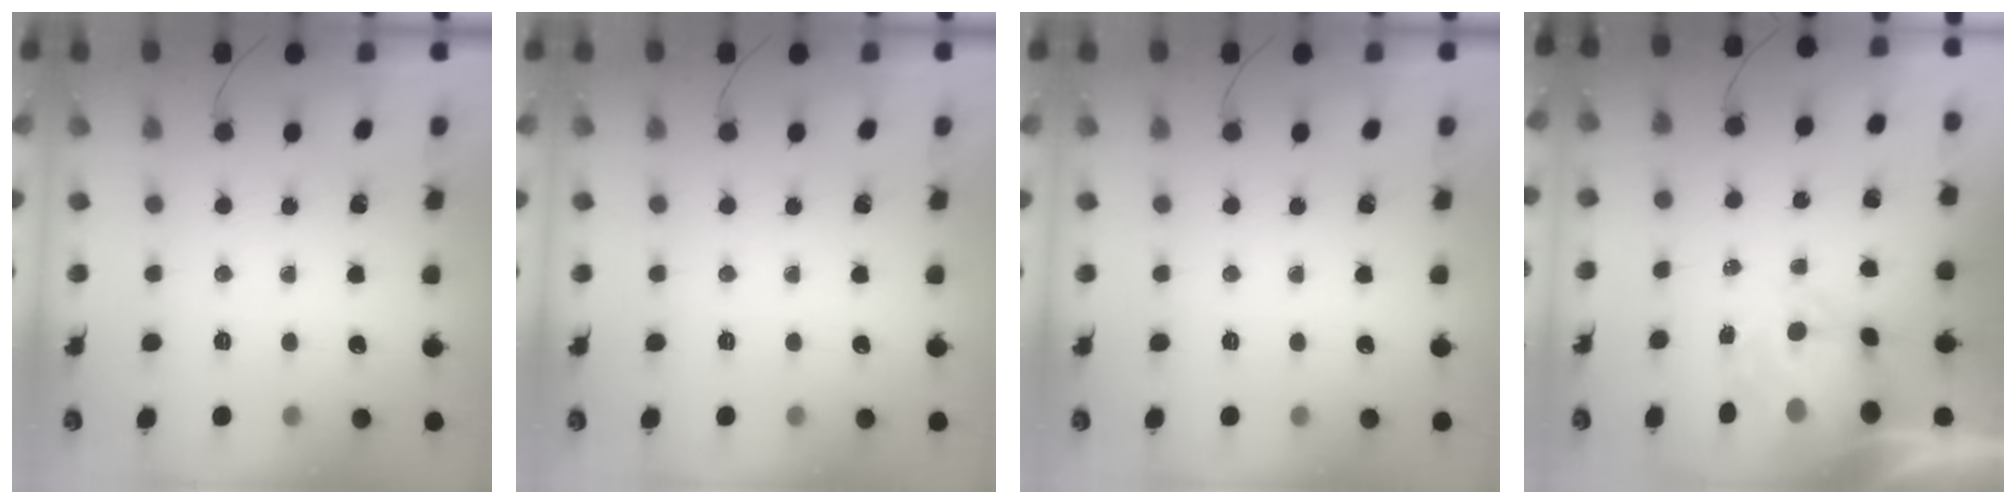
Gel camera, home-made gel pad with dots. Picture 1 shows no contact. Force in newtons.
{"total": 0.0}
{"total": 0.0}
{"total": 8.9, "press": 8.7, "slide": 1.9}